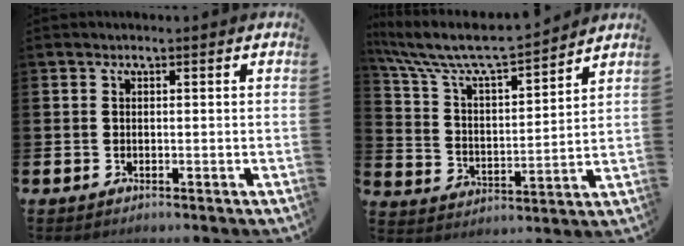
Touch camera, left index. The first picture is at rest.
{"total": 9.4, "force": [8.8, 1.2, 3.0], "torque": [-0.102, -0.062, 0.151]}